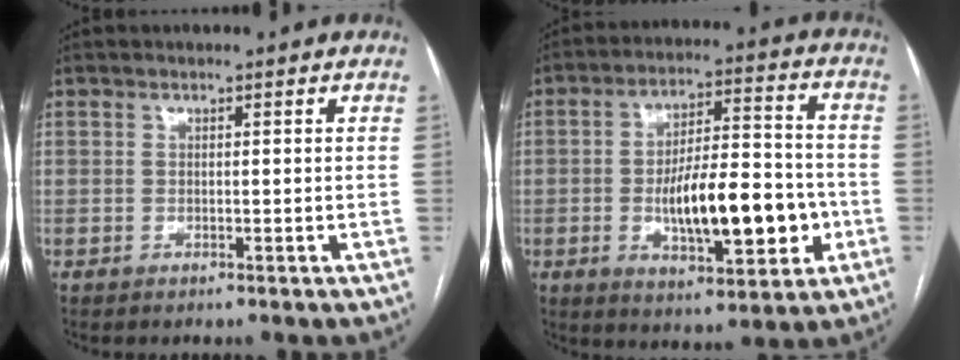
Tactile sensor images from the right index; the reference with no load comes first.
{"total": 15.7, "force": [-3.4, 5.2, 14.4], "torque": [-0.230, 0.016, -0.047]}